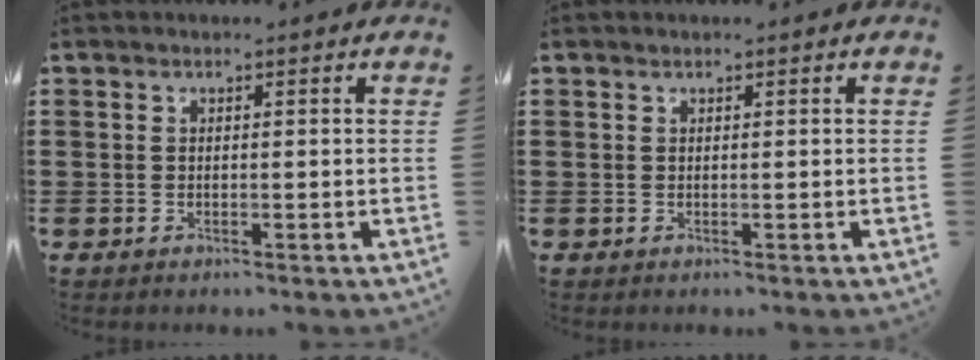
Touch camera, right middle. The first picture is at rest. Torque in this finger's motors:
{"motor_torque": [0.00, 0.00, 0.00, -0.01]}